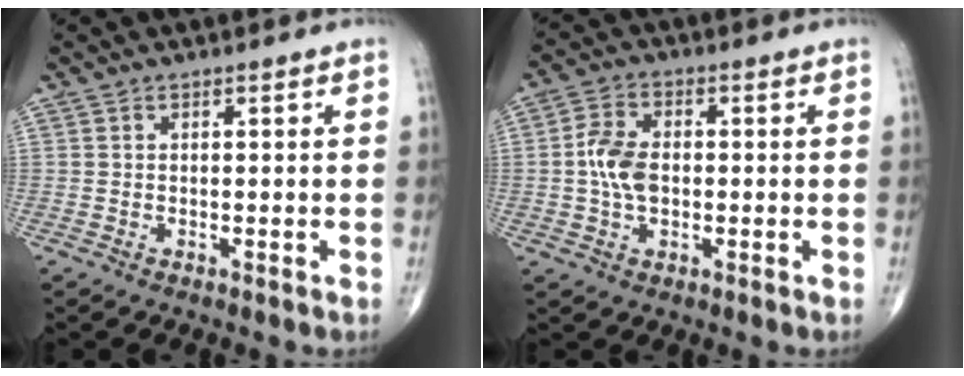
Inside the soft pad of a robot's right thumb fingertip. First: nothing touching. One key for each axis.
{"total": 6.8, "fx": -0.3, "fy": 4.2, "fz": 5.3, "tx": -0.105, "ty": 0.010, "tz": -0.009}